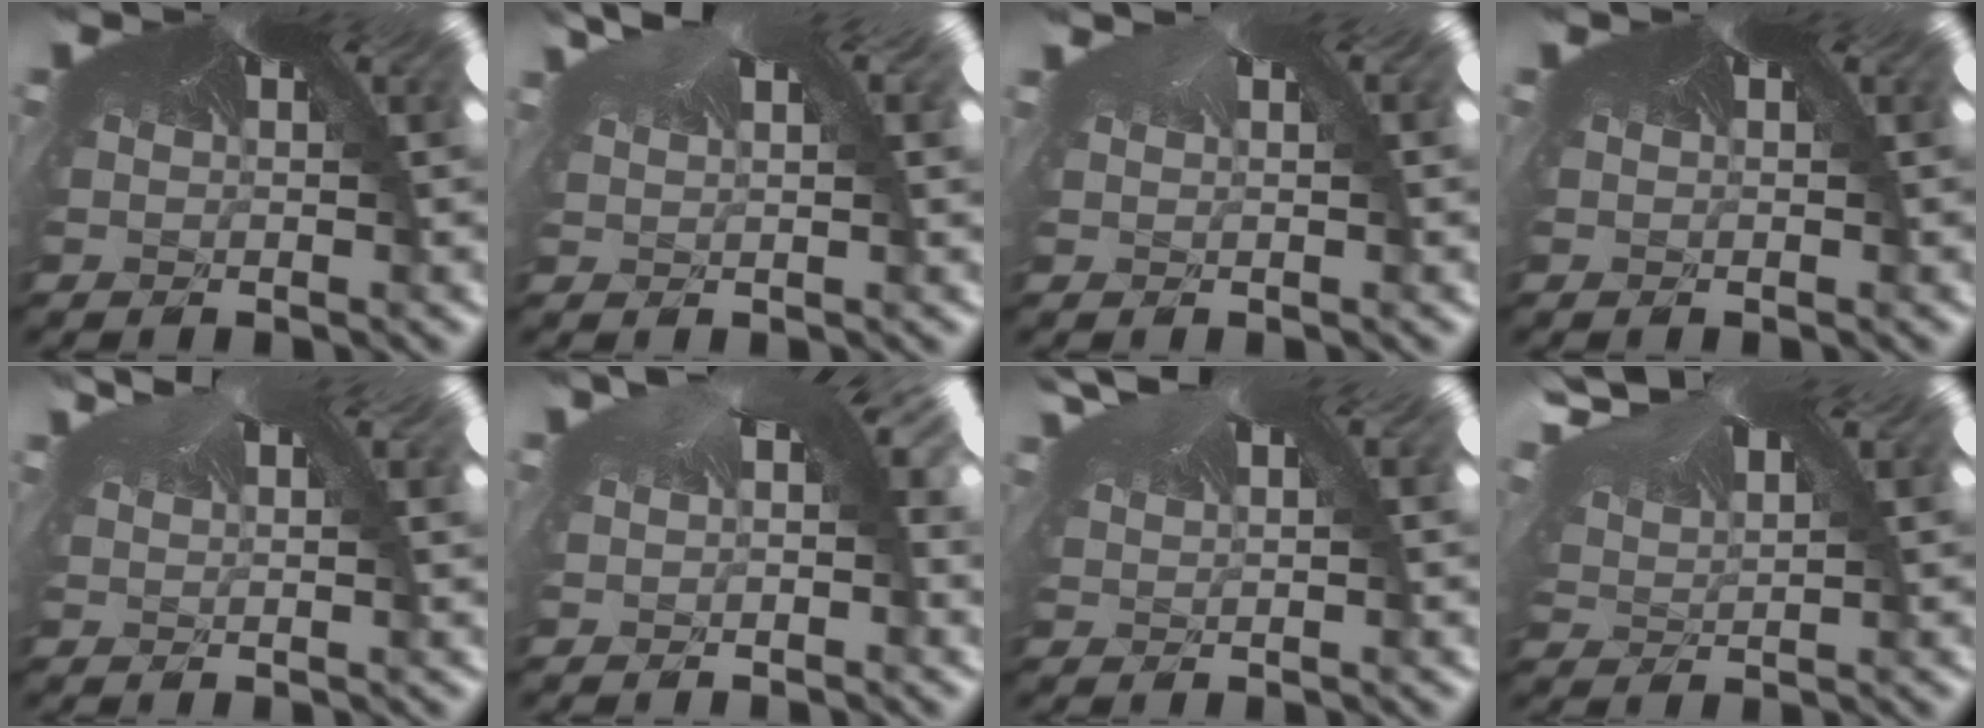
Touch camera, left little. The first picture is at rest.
{"total": 0.5, "force": [0.4, -0.3, -0.1], "torque": [-0.012, 0.009, 0.002]}
{"total": 0.9, "force": [-0.1, -0.3, -0.8], "torque": [0.011, 0.002, -0.001]}
{"total": 0.0}
{"total": 2.6, "force": [0.3, -1.3, -2.3], "torque": [0.028, 0.000, 0.000]}
{"total": 1.1, "force": [-0.3, 1.0, 0.6], "torque": [-0.027, 0.011, -0.008]}
{"total": 1.3, "force": [1.2, 0.2, 0.4], "torque": [-0.030, 0.013, 0.017]}
{"total": 1.7, "force": [1.2, 0.5, 1.1], "torque": [-0.050, 0.017, 0.027]}